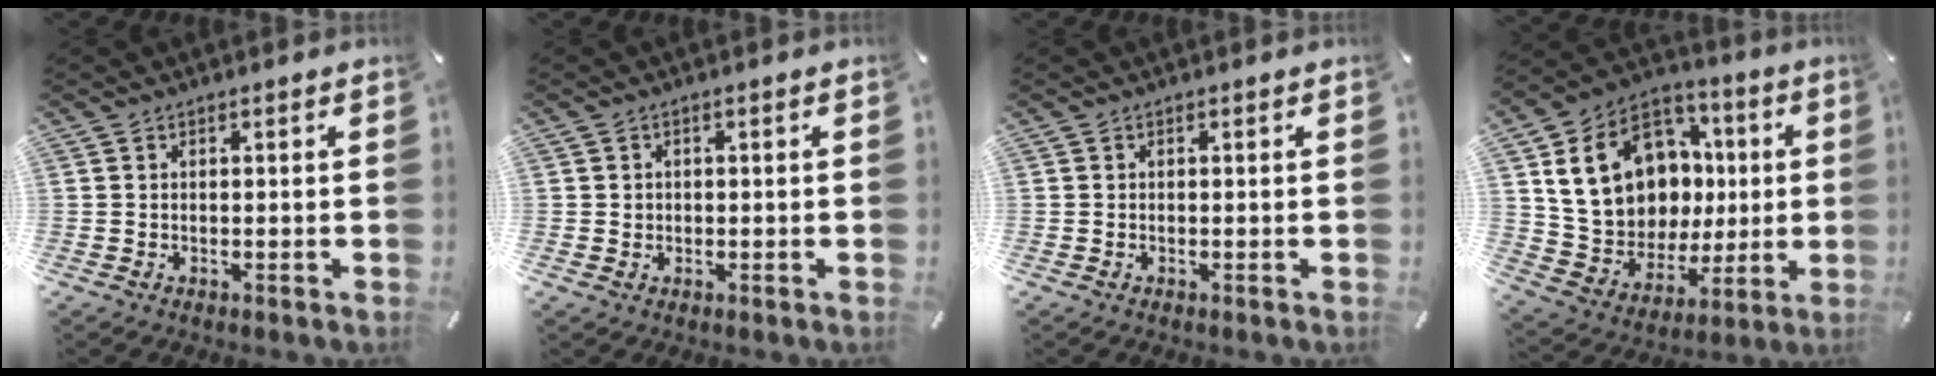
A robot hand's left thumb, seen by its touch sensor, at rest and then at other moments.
{"total": 1.2, "force": [0.0, 1.1, 0.2], "torque": [-0.004, 0.006, -0.003]}
{"total": 0.0}
{"total": 18.9, "force": [3.8, 15.8, 9.7], "torque": [-0.182, -0.010, 0.092]}